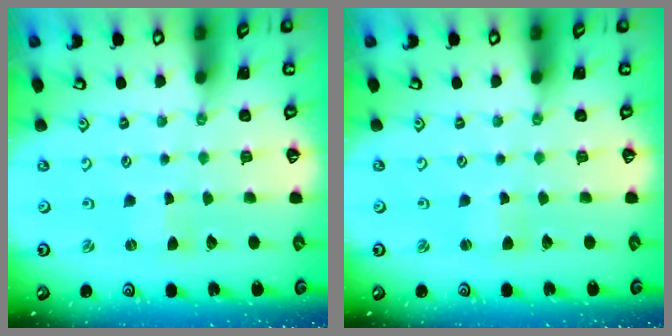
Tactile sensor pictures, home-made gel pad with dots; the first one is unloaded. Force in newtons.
{"total": 2.4, "press": 2.4, "slide": 0.3}